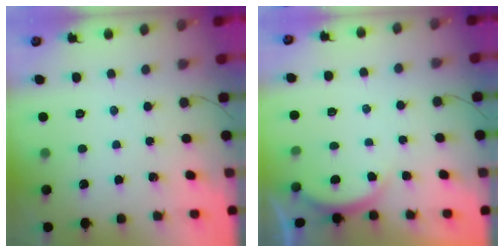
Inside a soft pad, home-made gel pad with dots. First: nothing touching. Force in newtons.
{"total": 2.5, "press": 2.4, "slide": 0.6}